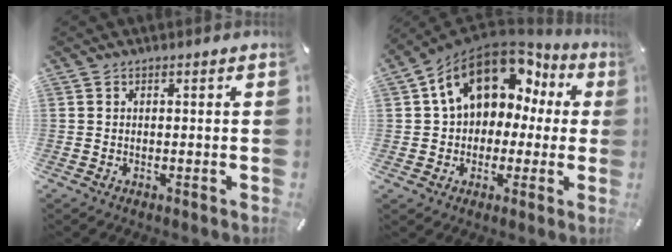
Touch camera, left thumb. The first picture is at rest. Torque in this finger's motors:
{"motor_torque": [2.48, 2.52, 1.63, -1.14, 0.25]}